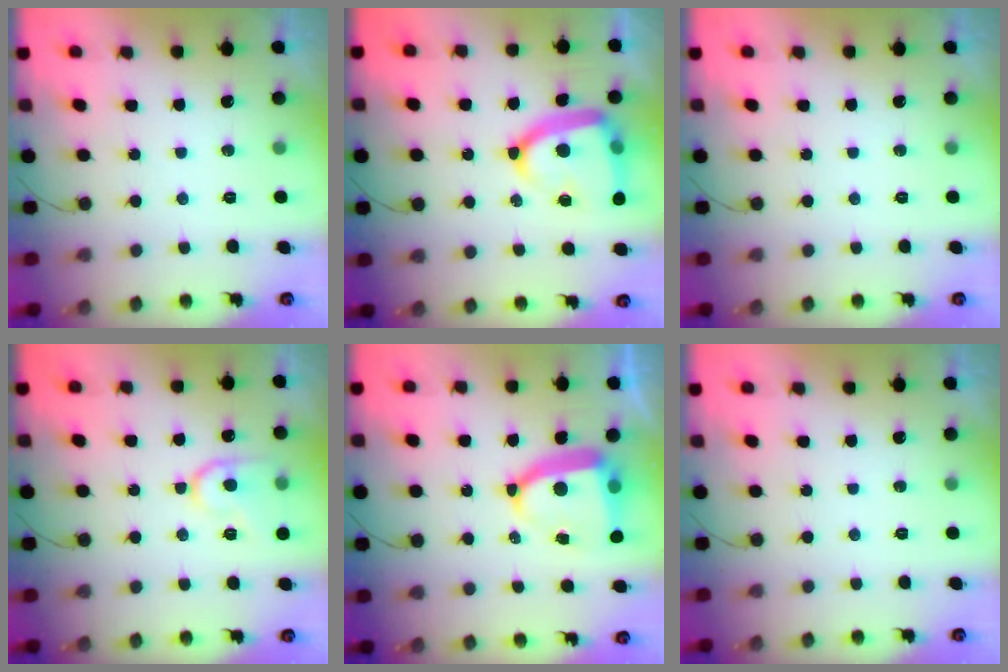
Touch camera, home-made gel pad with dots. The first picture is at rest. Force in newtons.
{"total": 16.6, "press": 16.5, "slide": 1.7}
{"total": 0.0}
{"total": 12.0, "press": 12.0, "slide": 1.1}
{"total": 12.1, "press": 12.0, "slide": 1.5}
{"total": 0.0}